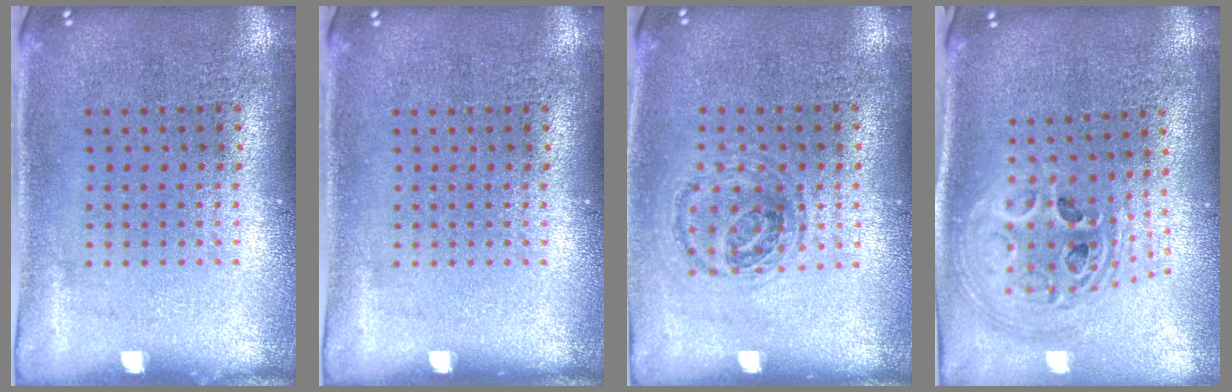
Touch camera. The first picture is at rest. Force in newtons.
{"total": 0.0}
{"total": 0.9, "press": 0.9, "slide": 0.3}
{"total": 2.5, "press": 1.9, "slide": 1.6}